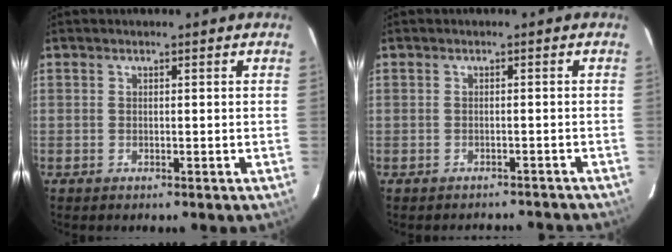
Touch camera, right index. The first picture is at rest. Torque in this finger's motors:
{"motor_torque": [0.12, -0.14, -0.05, -0.04]}